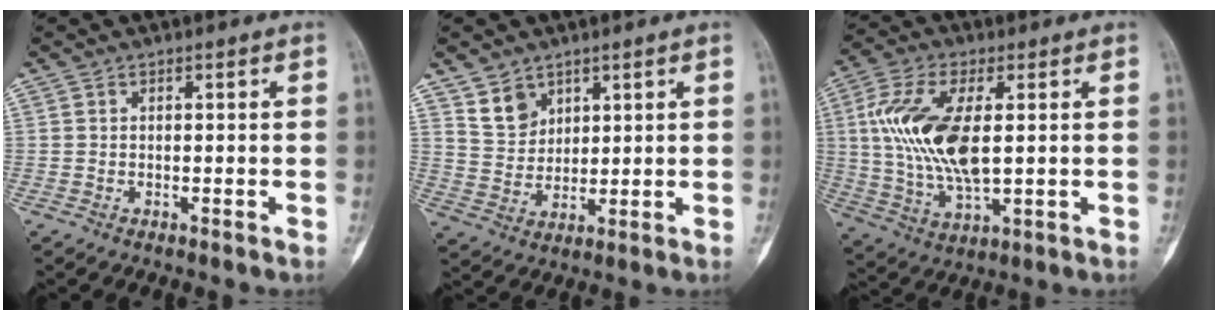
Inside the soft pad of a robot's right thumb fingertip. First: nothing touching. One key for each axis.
{"total": 5.7, "fx": 3.8, "fy": 3.9, "fz": 1.5, "tx": -0.008, "ty": -0.029, "tz": 0.081}
{"total": 15.7, "fx": 2.0, "fy": 7.0, "fz": 13.9, "tx": -0.292, "ty": -0.009, "tz": 0.042}